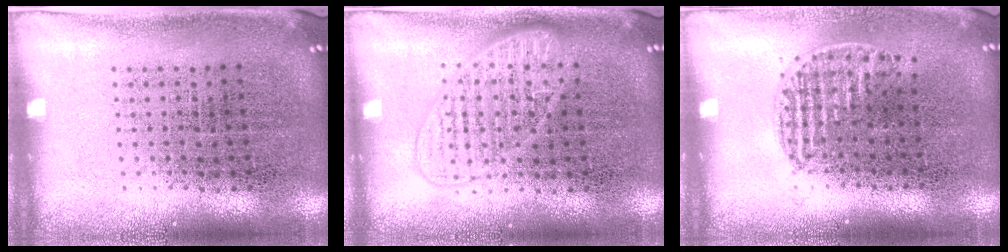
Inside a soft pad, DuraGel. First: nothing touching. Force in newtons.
{"total": 2.7, "press": 2.7, "slide": 0.4}
{"total": 1.0, "press": 0.8, "slide": 0.6}